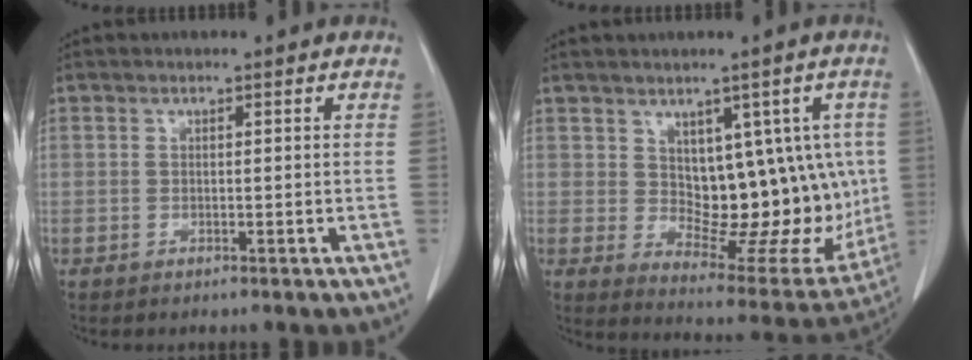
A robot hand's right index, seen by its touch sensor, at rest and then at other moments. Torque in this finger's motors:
{"motor_torque": [0.64, 0.48, 0.17, 0.04]}